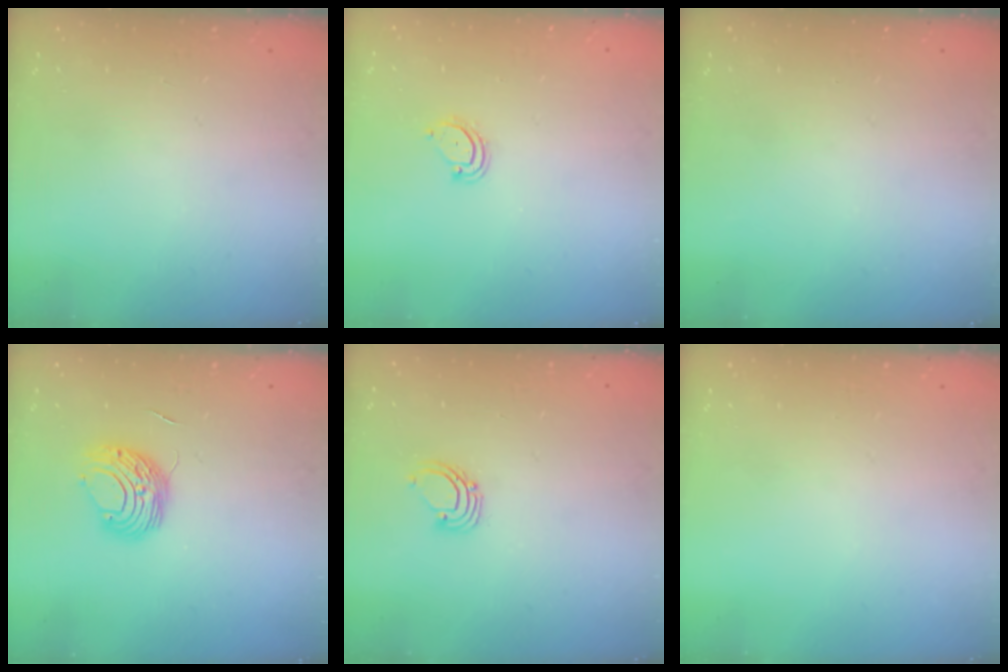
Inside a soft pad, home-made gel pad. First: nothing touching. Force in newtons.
{"total": 3.5, "press": 3.5, "slide": 0.3}
{"total": 0.0}
{"total": 9.3, "press": 9.3, "slide": 0.5}
{"total": 2.6, "press": 2.6, "slide": 0.2}
{"total": 0.0}